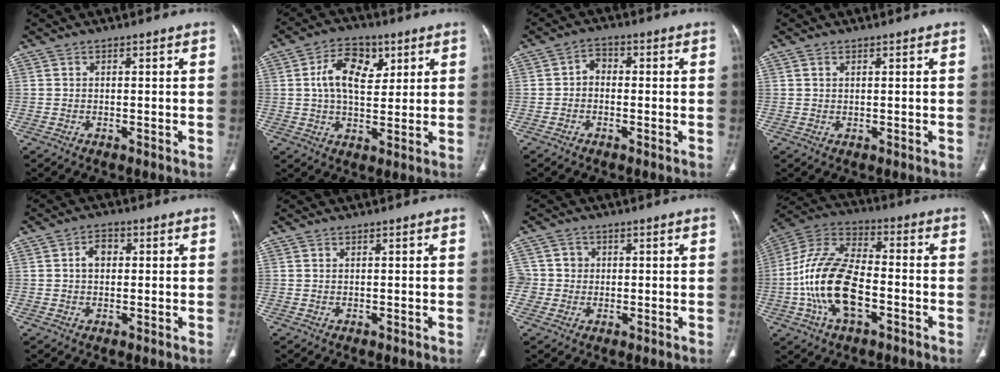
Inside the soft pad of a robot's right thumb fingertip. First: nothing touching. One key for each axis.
{"total": 10.5, "fx": 3.2, "fy": 6.6, "fz": 7.5, "tx": -0.100, "ty": -0.005, "tz": 0.050}
{"total": 3.1, "fx": -0.4, "fy": 2.4, "fz": 1.8, "tx": -0.013, "ty": 0.016, "tz": -0.021}
{"total": 1.1, "fx": 0.6, "fy": 0.7, "fz": 0.6, "tx": -0.009, "ty": -0.003, "tz": 0.011}
{"total": 3.7, "fx": 0.5, "fy": 2.8, "fz": 2.5, "tx": -0.030, "ty": 0.013, "tz": 0.003}
{"total": 0.0}
{"total": 4.9, "fx": -0.1, "fy": 4.9, "fz": 0.4, "tx": 0.023, "ty": 0.014, "tz": -0.005}
{"total": 17.8, "fx": -4.3, "fy": 9.4, "fz": 14.5, "tx": -0.285, "ty": 0.032, "tz": -0.081}